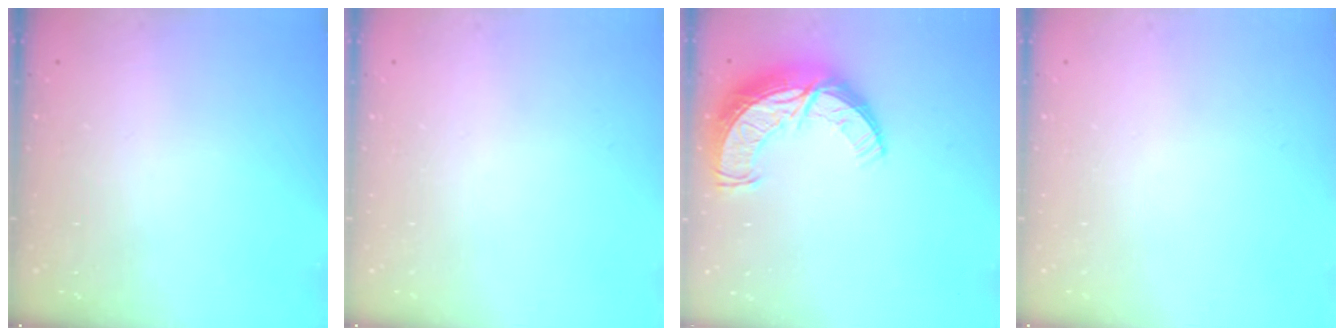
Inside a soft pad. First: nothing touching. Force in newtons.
{"total": 0.0}
{"total": 13.4, "press": 13.4, "slide": 1.0}
{"total": 0.0}